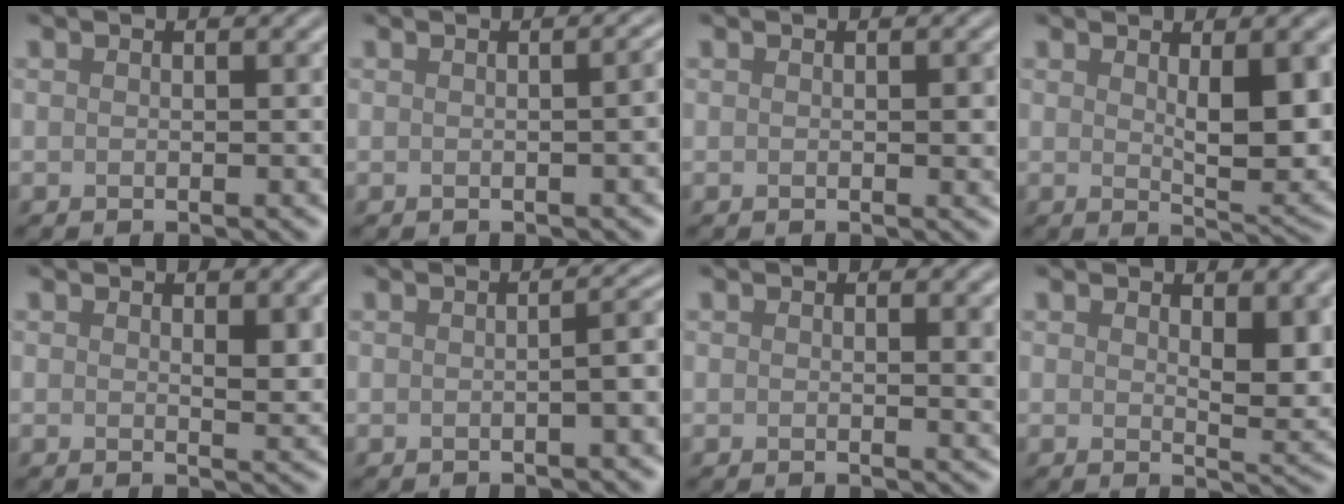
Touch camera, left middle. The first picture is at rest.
{"total": 2.7, "force": [-0.3, 1.2, 2.5], "torque": [-0.008, 0.007, 0.003]}
{"total": 0.8, "force": [0.0, 0.3, 0.7], "torque": [-0.007, -0.003, 0.001]}
{"total": 6.0, "force": [1.3, 1.9, 5.6], "torque": [-0.084, -0.010, 0.028]}
{"total": 2.1, "force": [0.7, 0.7, 1.9], "torque": [-0.023, -0.006, 0.014]}
{"total": 2.4, "force": [-0.4, 0.6, 2.2], "torque": [-0.024, 0.011, -0.009]}
{"total": 1.4, "force": [0.5, 0.3, 1.2], "torque": [-0.011, -0.001, 0.006]}
{"total": 3.9, "force": [1.4, 1.6, 3.3], "torque": [-0.045, -0.008, 0.026]}